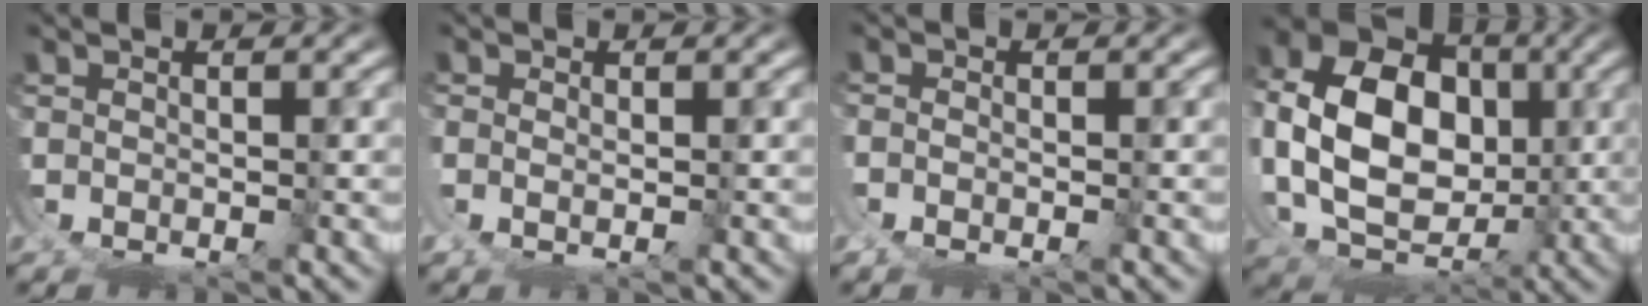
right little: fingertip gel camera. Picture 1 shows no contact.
{"total": 1.6, "force": [1.1, -1.0, 0.6], "torque": [-0.010, 0.000, 0.020]}
{"total": 1.3, "force": [-0.6, 0.7, 0.9], "torque": [-0.016, -0.008, -0.008]}
{"total": 12.0, "force": [2.9, 9.3, 7.1], "torque": [-0.160, -0.016, 0.051]}